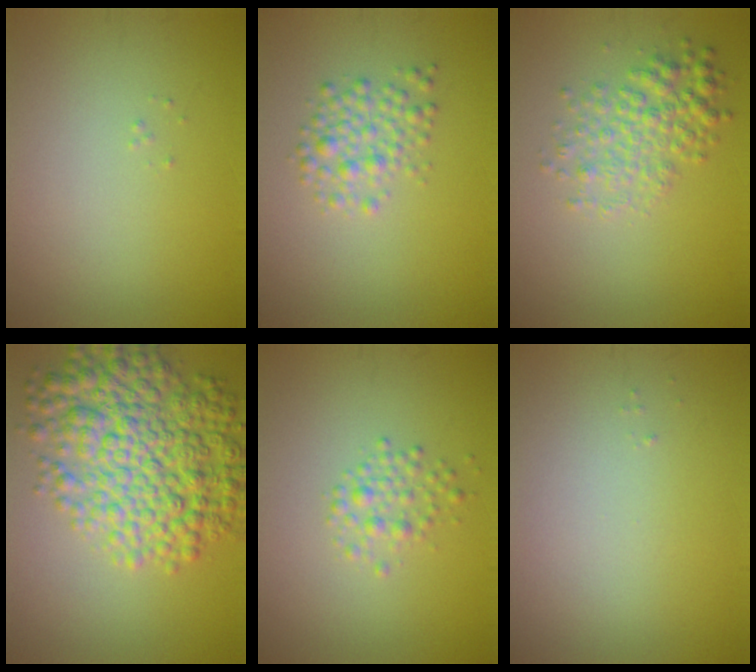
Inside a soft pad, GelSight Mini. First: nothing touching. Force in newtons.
{"total": 2.5, "press": 2.5, "slide": 0.1}
{"total": 3.4, "press": 3.4, "slide": 0.1}
{"total": 8.9, "press": 8.9, "slide": 0.2}
{"total": 1.8, "press": 1.8, "slide": 0.0}
{"total": 0.0}